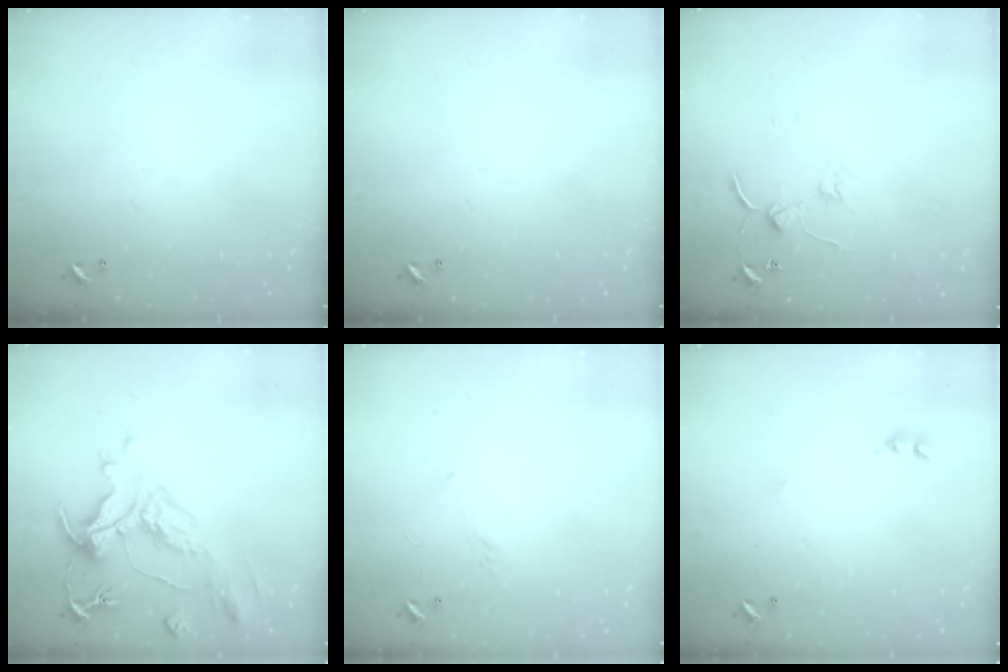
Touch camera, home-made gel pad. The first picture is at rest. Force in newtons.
{"total": 0.0}
{"total": 1.4, "press": 1.3, "slide": 0.2}
{"total": 1.9, "press": 0.8, "slide": 1.8}
{"total": 4.5, "press": 4.3, "slide": 1.0}
{"total": 2.8, "press": 2.7, "slide": 0.4}